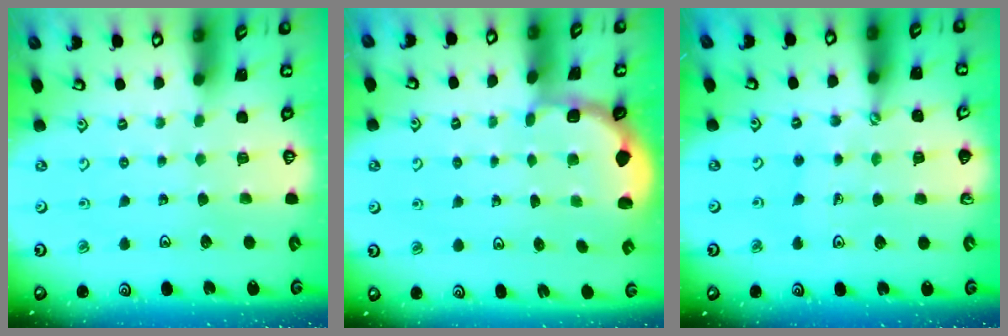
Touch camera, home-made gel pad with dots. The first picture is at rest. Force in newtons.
{"total": 1.8, "press": 1.6, "slide": 0.7}
{"total": 2.5, "press": 2.2, "slide": 1.3}